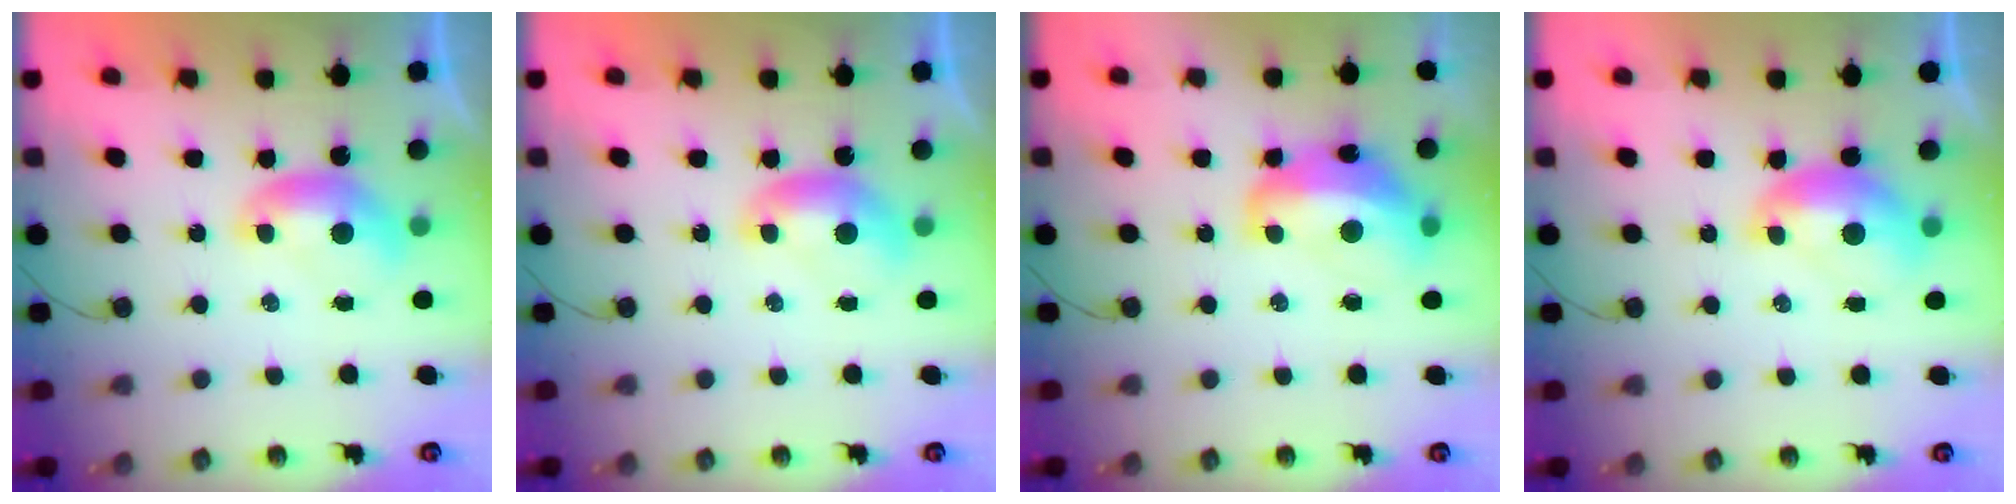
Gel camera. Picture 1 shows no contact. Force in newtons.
{"total": 0.0}
{"total": 9.6, "press": 9.4, "slide": 1.5}
{"total": 1.7, "press": 1.7, "slide": 0.4}